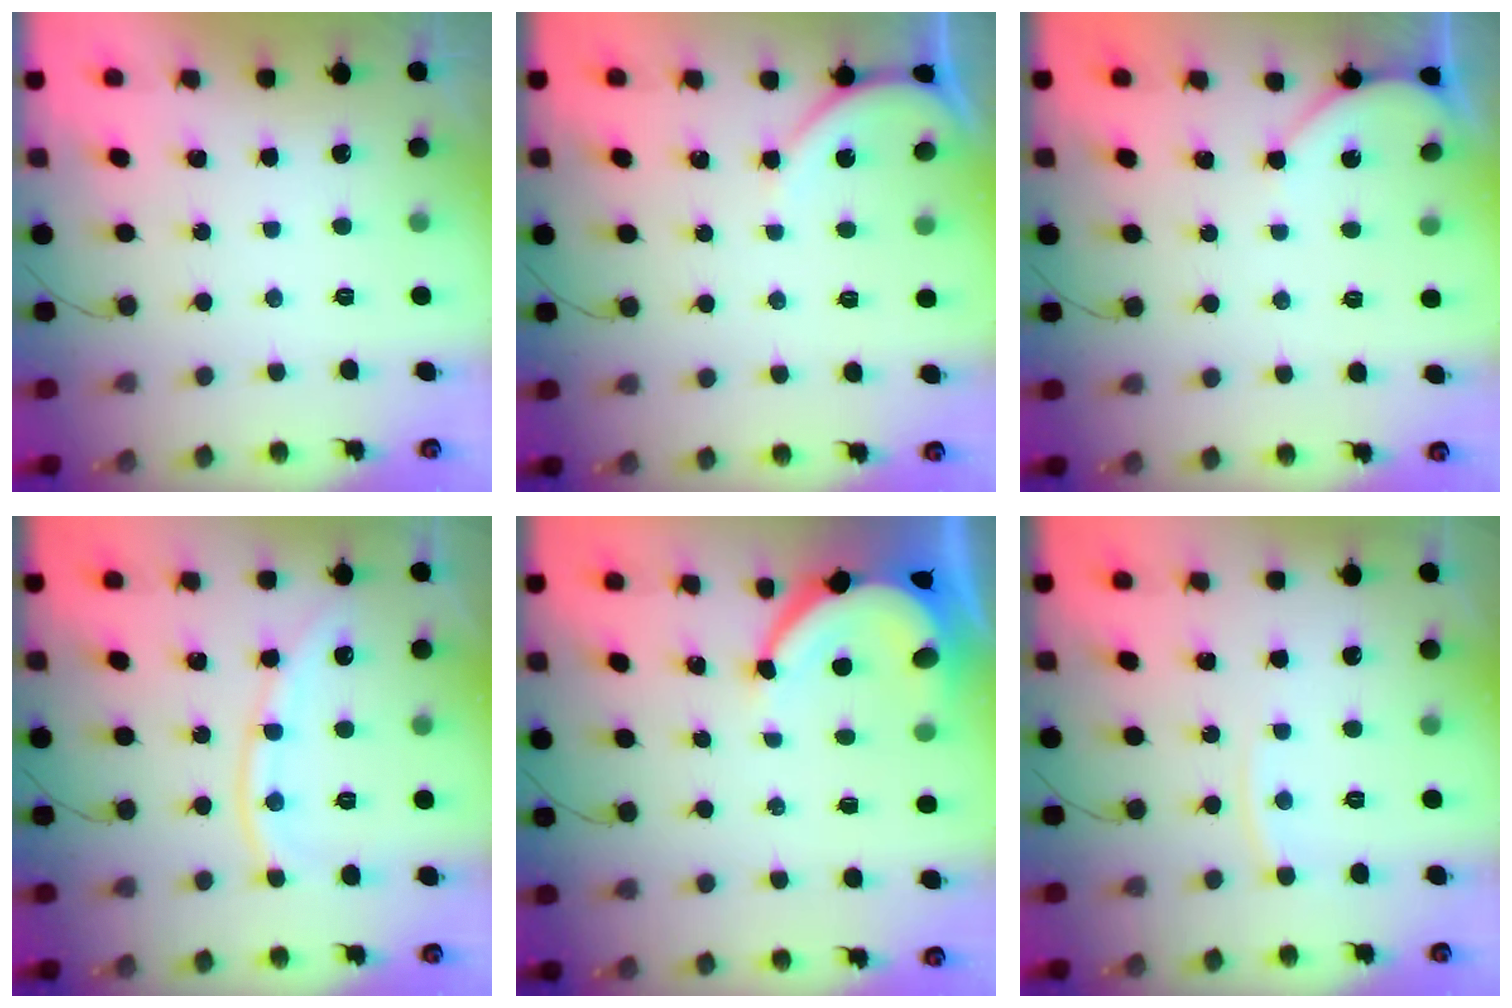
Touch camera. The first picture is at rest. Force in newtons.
{"total": 4.4, "press": 4.4, "slide": 0.6}
{"total": 4.1, "press": 4.1, "slide": 0.2}
{"total": 10.9, "press": 10.9, "slide": 1.3}
{"total": 7.3, "press": 7.2, "slide": 0.9}
{"total": 4.1, "press": 4.1, "slide": 0.2}